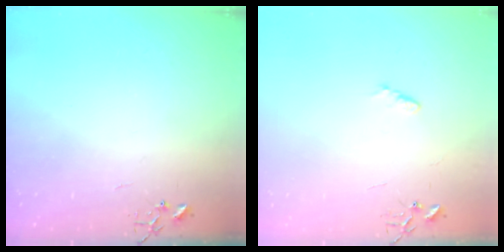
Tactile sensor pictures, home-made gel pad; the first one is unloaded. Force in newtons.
{"total": 5.9, "press": 5.8, "slide": 0.7}